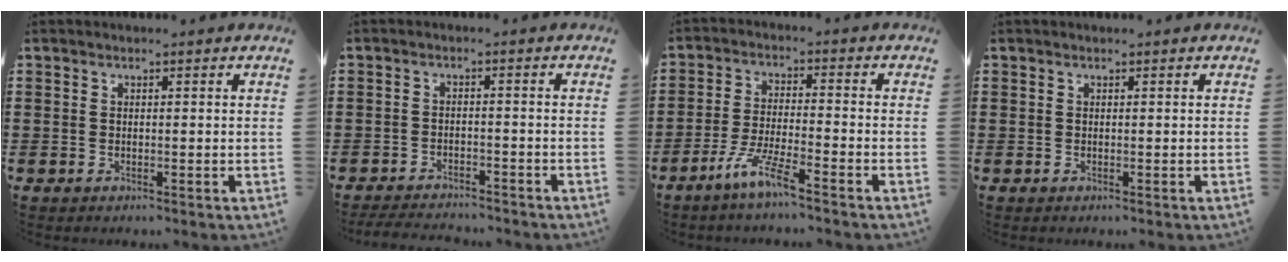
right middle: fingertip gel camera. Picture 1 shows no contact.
{"total": 3.1, "force": [-3.0, 0.3, 0.5], "torque": [-0.018, -0.003, -0.065]}
{"total": 7.1, "force": [-5.2, 0.2, 4.8], "torque": [-0.109, -0.013, -0.101]}
{"total": 0.0}